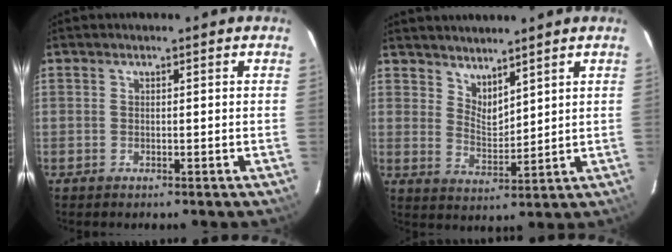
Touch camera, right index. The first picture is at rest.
{"total": 5.0, "force": [4.3, 1.7, 1.8], "torque": [-0.026, -0.008, 0.082]}